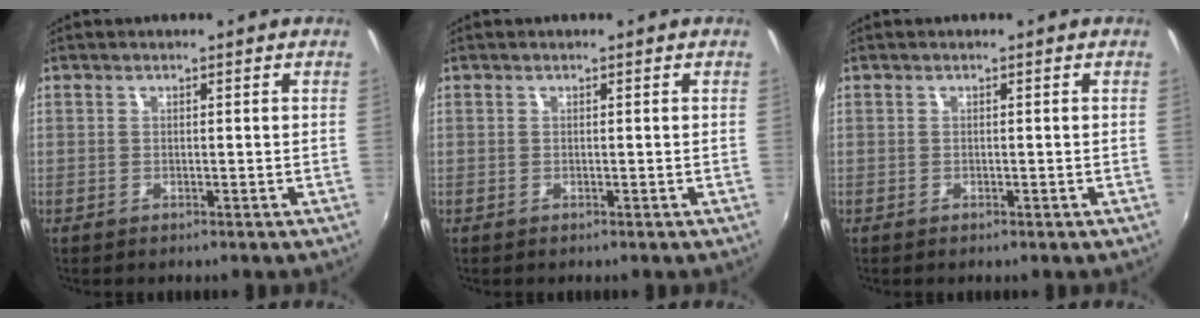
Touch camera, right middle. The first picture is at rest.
{"total": 0.0}
{"total": 0.0}